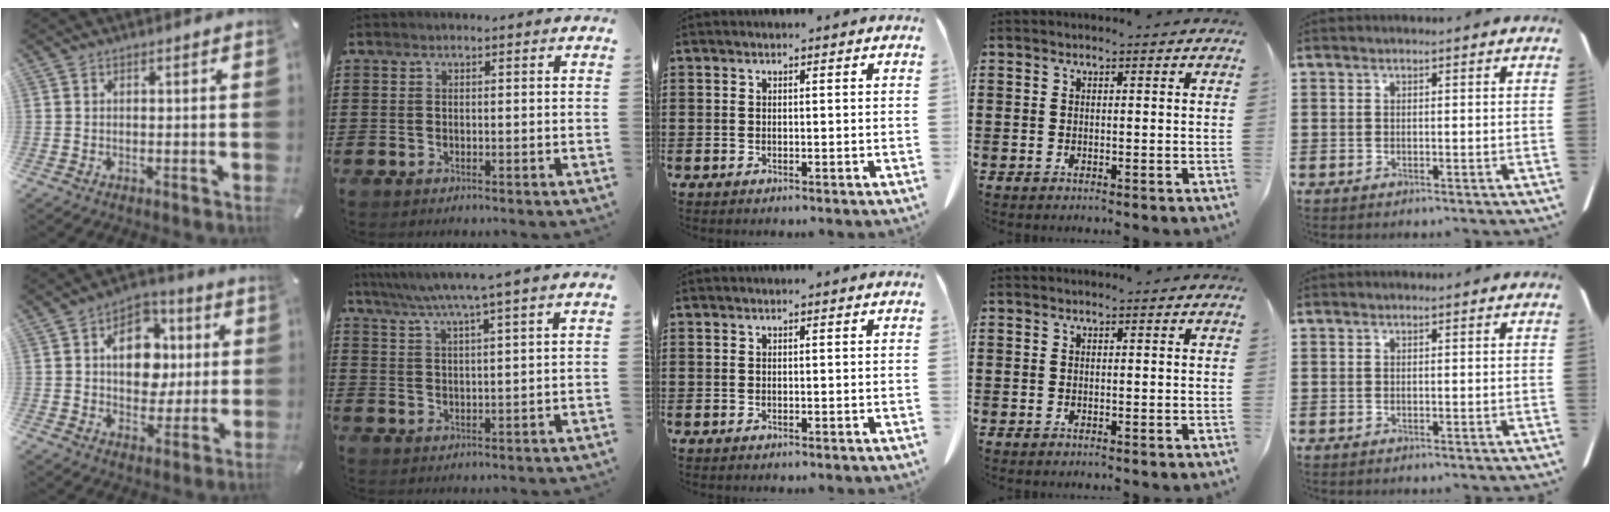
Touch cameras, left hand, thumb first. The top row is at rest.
{"thumb": {"total": 12.6, "force": [1.7, 9.9, 7.7], "torque": [-0.105, 0.009, 0.034]}, "index": {"total": 5.5, "force": [4.5, -1.0, 3.1], "torque": [-0.074, -0.020, 0.074]}}